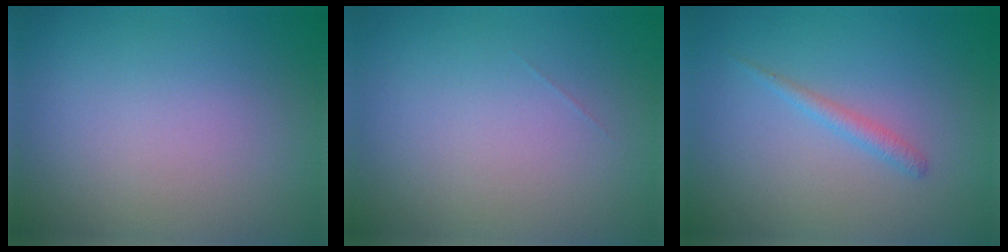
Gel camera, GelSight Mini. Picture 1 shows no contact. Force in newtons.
{"total": 0.0}
{"total": 1.2, "press": 1.2, "slide": 0.0}